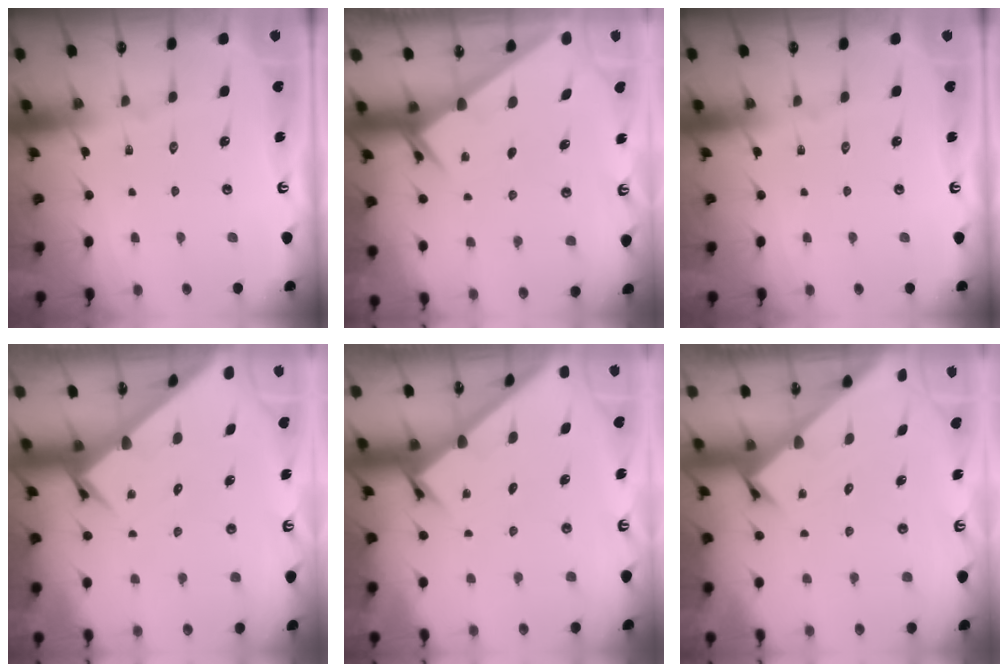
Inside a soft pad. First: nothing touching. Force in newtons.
{"total": 1.9, "press": 1.9, "slide": 0.2}
{"total": 0.0}
{"total": 3.0, "press": 3.0, "slide": 0.3}
{"total": 2.1, "press": 2.1, "slide": 0.2}
{"total": 2.6, "press": 2.6, "slide": 0.2}